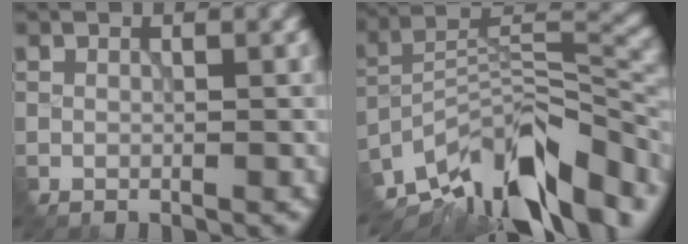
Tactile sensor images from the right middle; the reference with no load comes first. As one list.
[{"total": 13.8, "force": [-10.2, 5.3, 7.6], "torque": [-0.150, 0.017, -0.176]}]